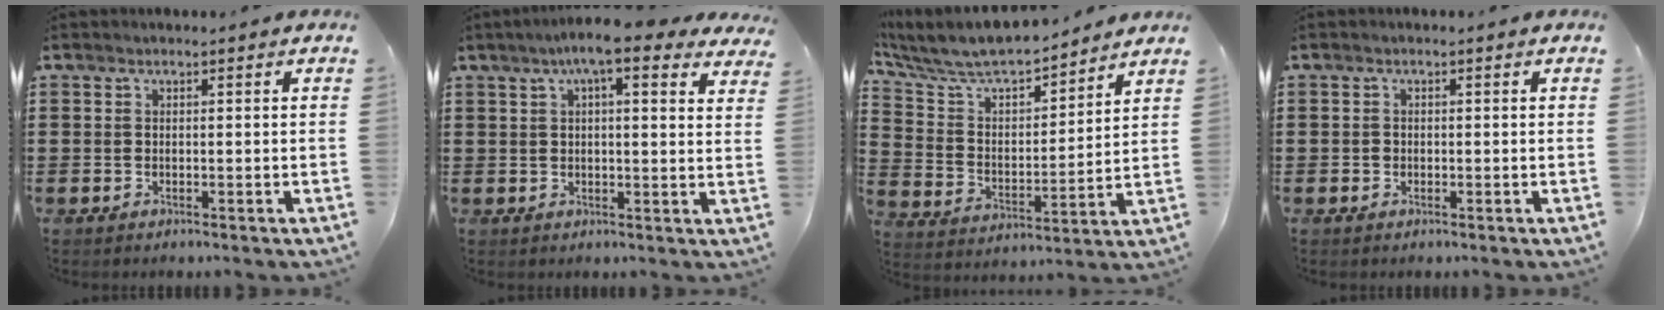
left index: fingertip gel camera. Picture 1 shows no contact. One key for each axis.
{"total": 7.2, "fx": 4.9, "fy": 0.9, "fz": 5.3, "tx": -0.099, "ty": -0.005, "tz": 0.081}
{"total": 7.7, "fx": 7.1, "fy": 1.6, "fz": 2.5, "tx": -0.084, "ty": -0.048, "tz": 0.121}
{"total": 0.6, "fx": -0.1, "fy": 0.6, "fz": 0.0, "tx": -0.003, "ty": 0.005, "tz": -0.003}